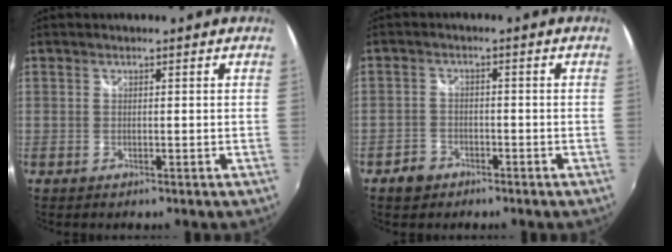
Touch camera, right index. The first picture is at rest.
{"total": 4.2, "force": [-2.8, 3.0, 0.9], "torque": [-0.035, 0.009, -0.049]}